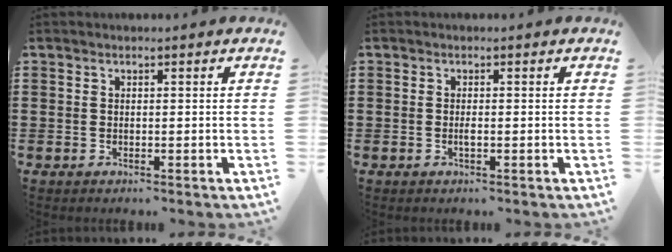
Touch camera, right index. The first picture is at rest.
{"total": 0.9, "force": [-0.3, 0.2, 0.9], "torque": [-0.024, -0.004, -0.007]}